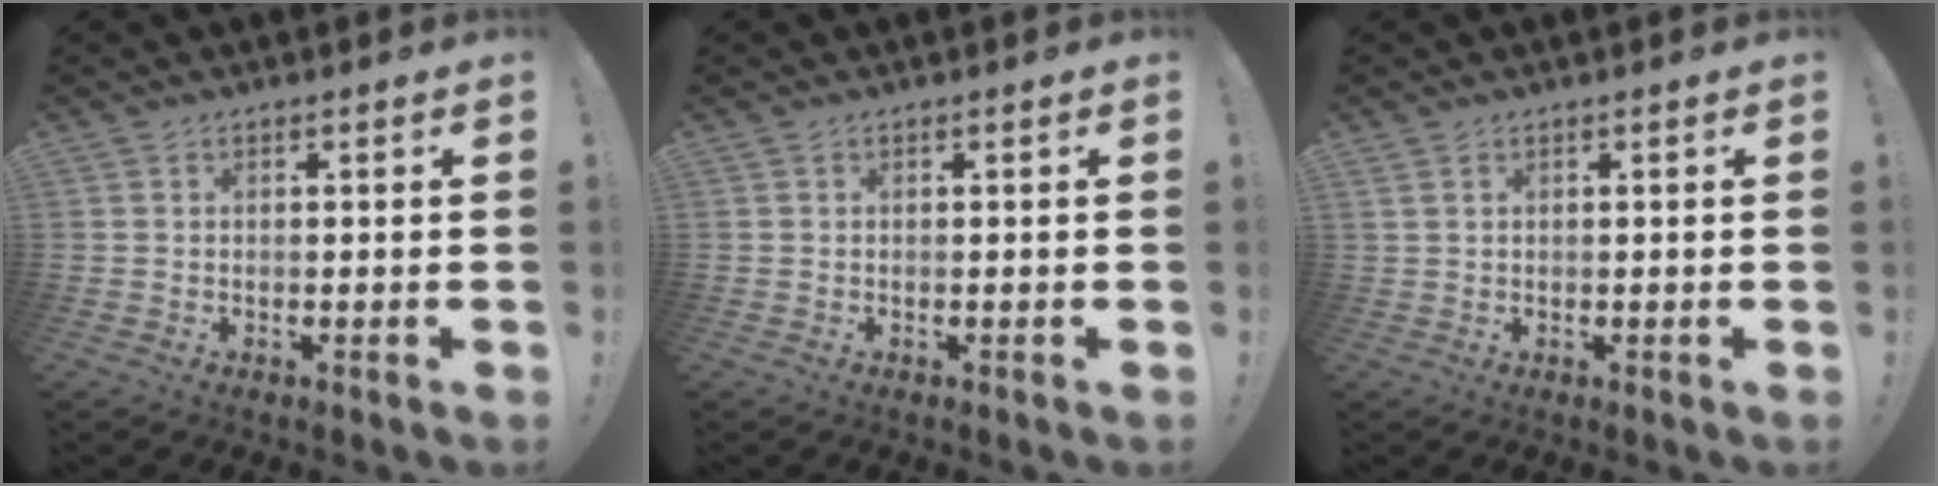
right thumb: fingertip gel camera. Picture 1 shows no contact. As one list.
[{"total": 0.0}, {"total": 1.5, "force": [0.8, 0.7, 1.0], "torque": [-0.021, 0.002, 0.016]}]